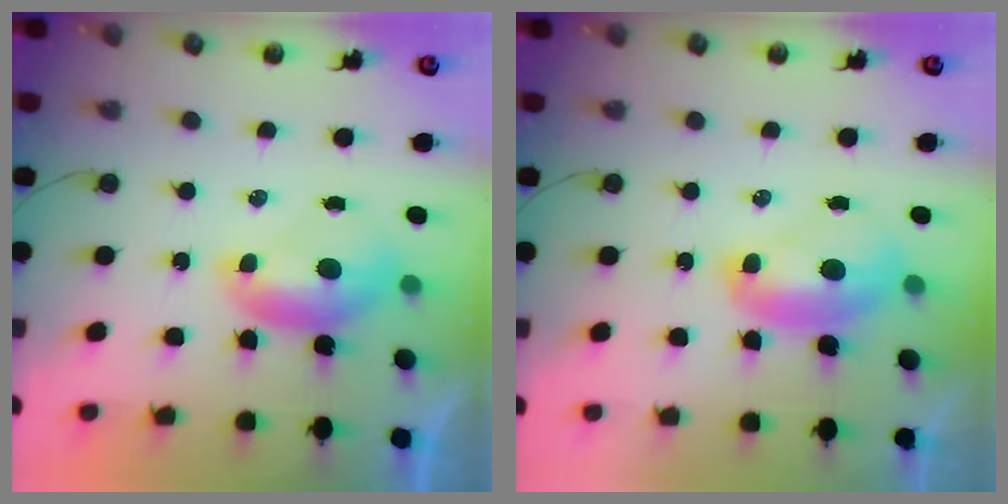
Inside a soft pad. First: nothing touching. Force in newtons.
{"total": 2.5, "press": 2.5, "slide": 0.3}